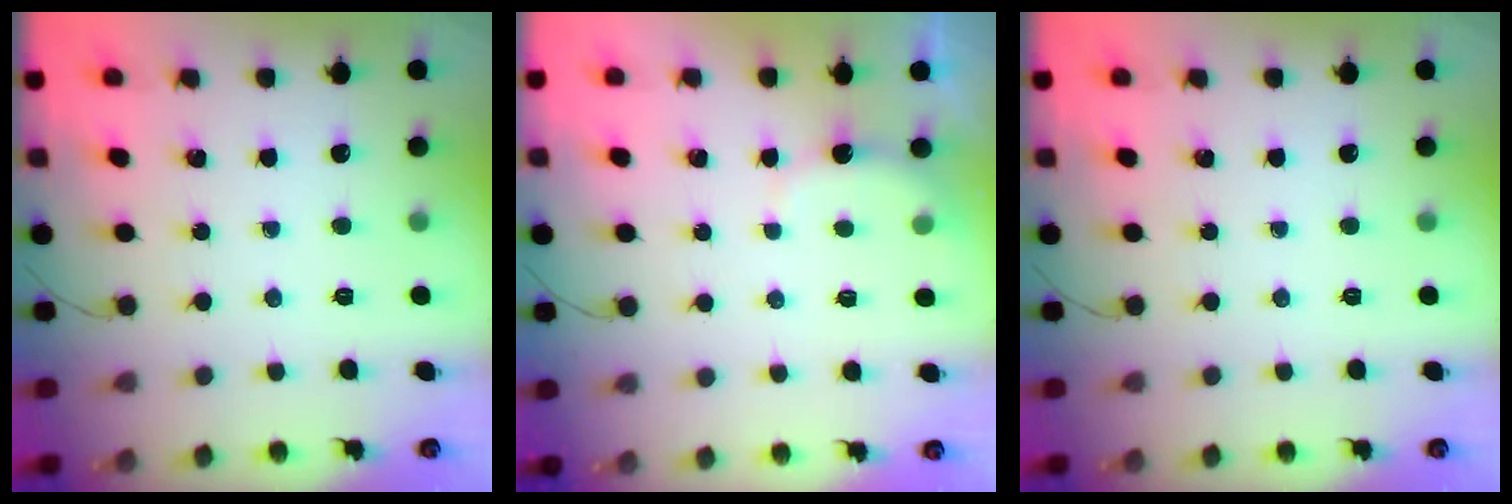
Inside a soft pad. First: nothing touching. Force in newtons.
{"total": 3.0, "press": 2.9, "slide": 0.7}
{"total": 0.0}